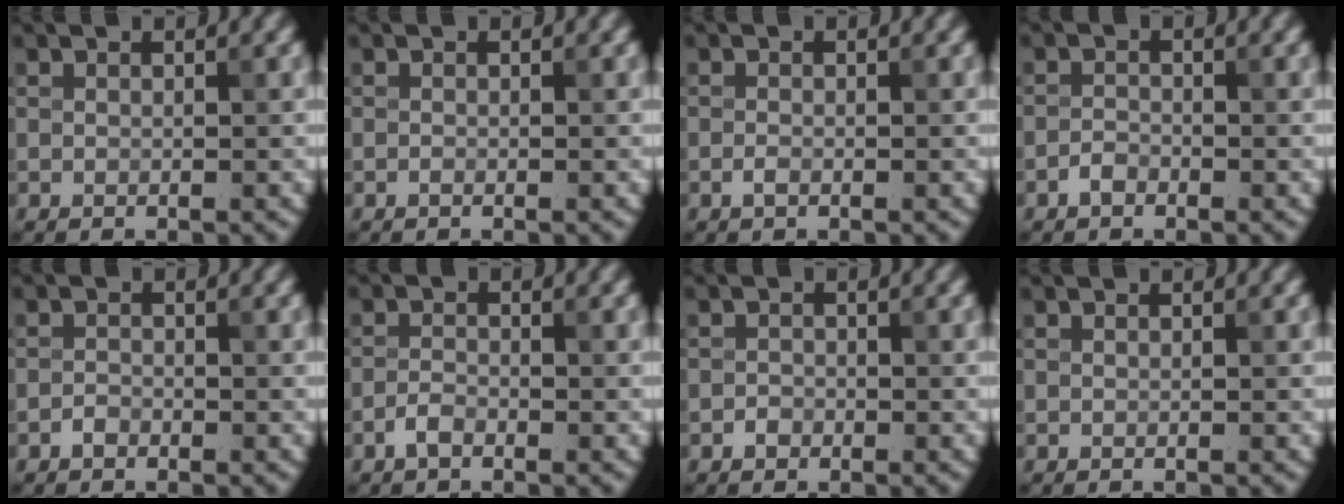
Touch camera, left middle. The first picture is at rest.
{"total": 0.0}
{"total": 0.7, "force": [-0.4, 0.3, 0.5], "torque": [-0.012, -0.001, -0.008]}
{"total": 1.2, "force": [-0.8, 0.7, 0.5], "torque": [-0.008, 0.003, -0.019]}
{"total": 0.9, "force": [-0.7, 0.5, 0.4], "torque": [-0.005, 0.001, -0.014]}
{"total": 1.4, "force": [-1.0, 0.6, 0.8], "torque": [-0.017, 0.003, -0.023]}
{"total": 0.9, "force": [-0.5, 0.7, 0.3], "torque": [-0.002, 0.000, -0.011]}
{"total": 0.0}